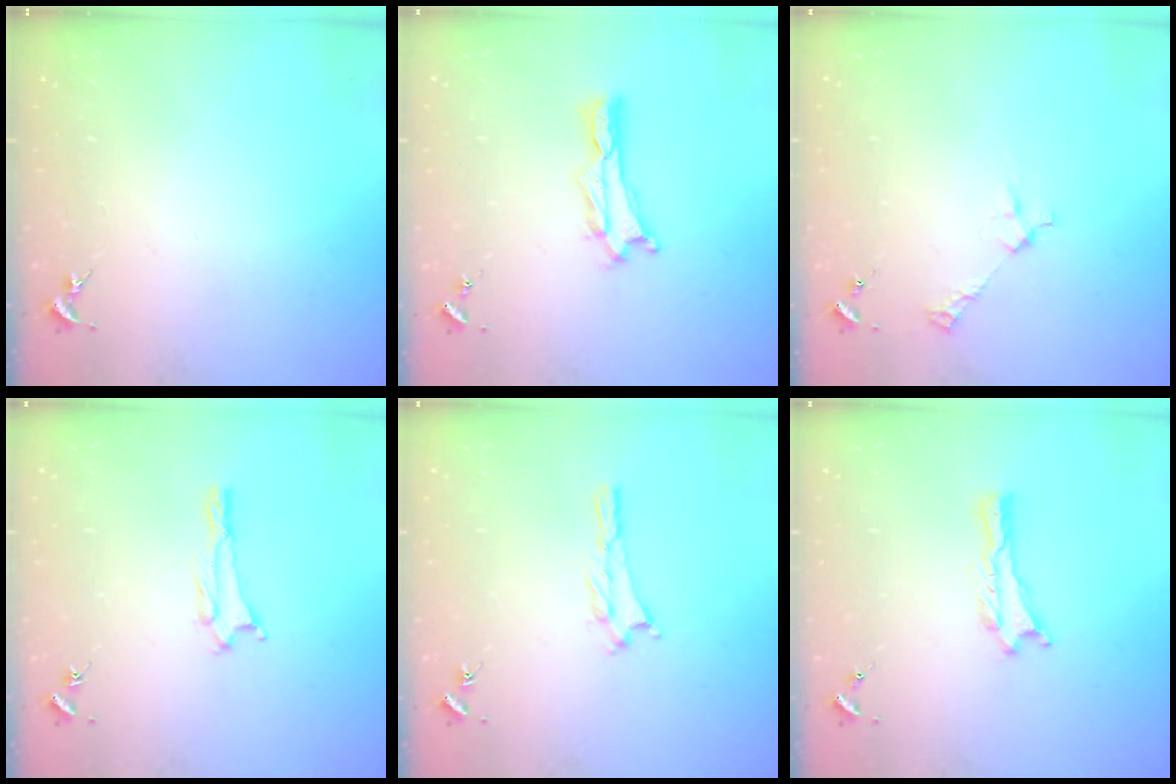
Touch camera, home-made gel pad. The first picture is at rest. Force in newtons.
{"total": 0.9, "press": 0.9, "slide": 0.2}
{"total": 2.9, "press": 2.9, "slide": 0.2}
{"total": 1.0, "press": 0.9, "slide": 0.2}
{"total": 1.4, "press": 1.4, "slide": 0.3}
{"total": 0.0}